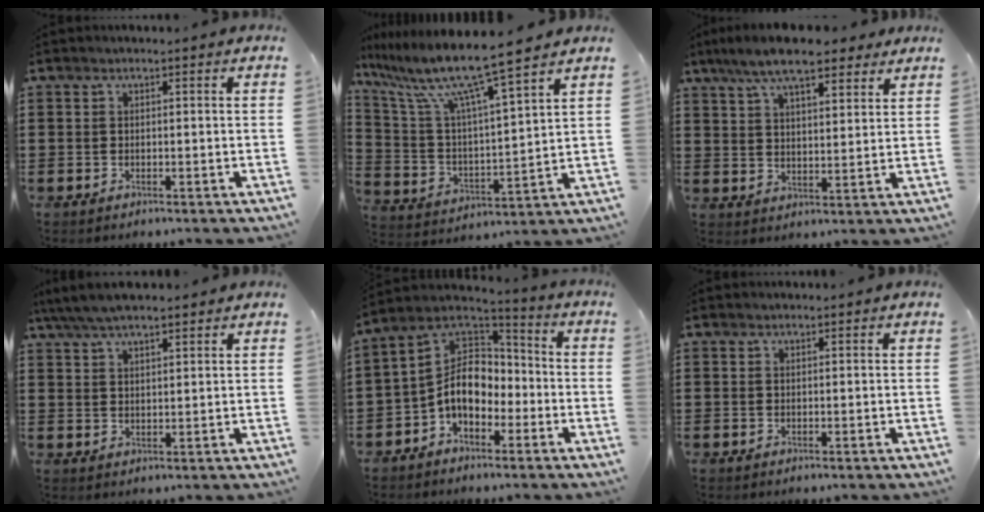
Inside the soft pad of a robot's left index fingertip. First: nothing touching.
{"total": 10.7, "force": [8.7, -0.2, 6.2], "torque": [-0.157, -0.058, 0.141]}
{"total": 9.3, "force": [7.5, 2.4, 5.0], "torque": [-0.110, -0.009, 0.137]}
{"total": 5.3, "force": [4.6, 1.1, 2.6], "torque": [-0.062, -0.006, 0.084]}
{"total": 8.9, "force": [-2.8, 6.1, 5.8], "torque": [-0.147, 0.003, -0.062]}
{"total": 0.6, "force": [0.6, 0.2, 0.0], "torque": [-0.003, 0.000, 0.013]}